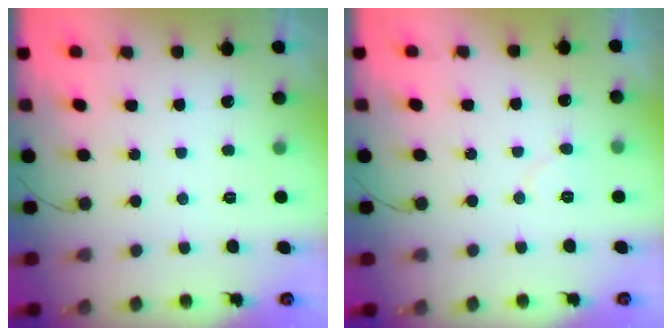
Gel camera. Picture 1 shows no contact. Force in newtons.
{"total": 4.8, "press": 4.8, "slide": 0.6}